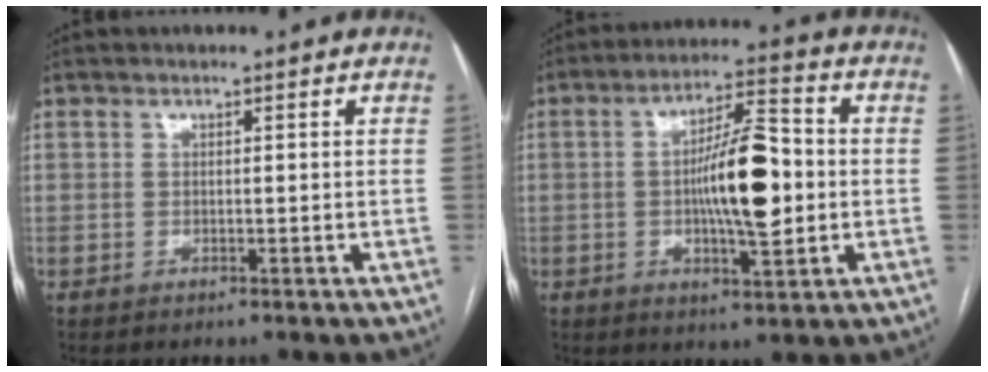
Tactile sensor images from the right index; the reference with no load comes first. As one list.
[{"total": 11.8, "force": [-0.6, 2.7, 11.5], "torque": [-0.196, 0.012, -0.009]}]